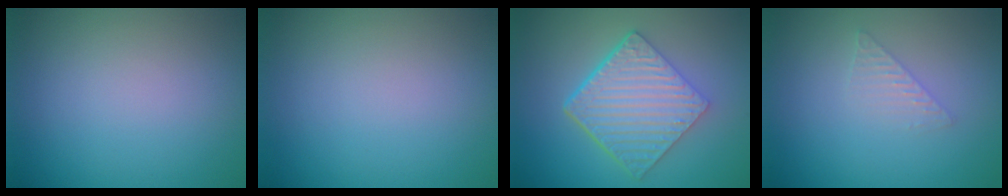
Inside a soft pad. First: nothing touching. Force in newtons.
{"total": 0.0}
{"total": 6.9, "press": 4.6, "slide": 5.1}
{"total": 1.4, "press": 1.4, "slide": 0.1}